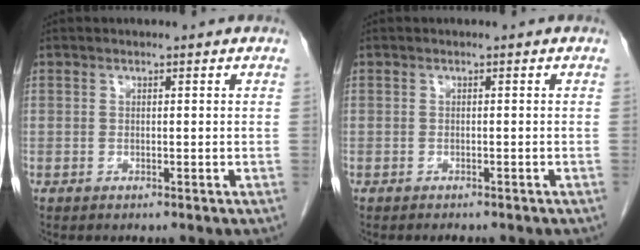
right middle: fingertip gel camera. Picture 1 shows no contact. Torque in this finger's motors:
{"motor_torque": [0.03, -0.02, 0.09, 0.01]}